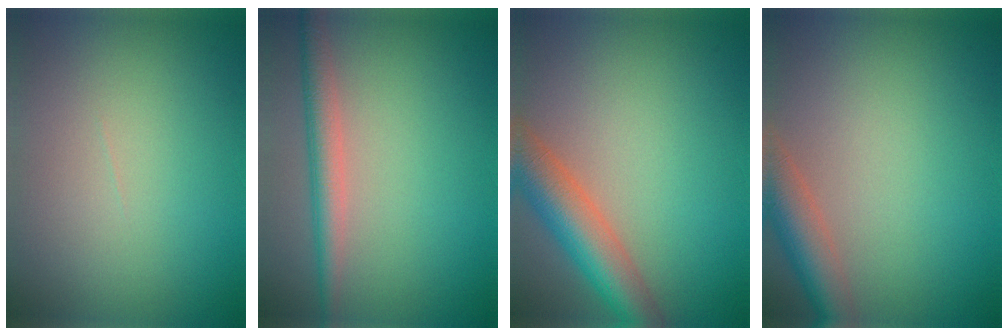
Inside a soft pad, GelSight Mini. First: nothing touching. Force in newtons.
{"total": 3.0, "press": 3.0, "slide": 0.1}
{"total": 6.0, "press": 6.0, "slide": 0.4}
{"total": 4.6, "press": 4.6, "slide": 0.5}